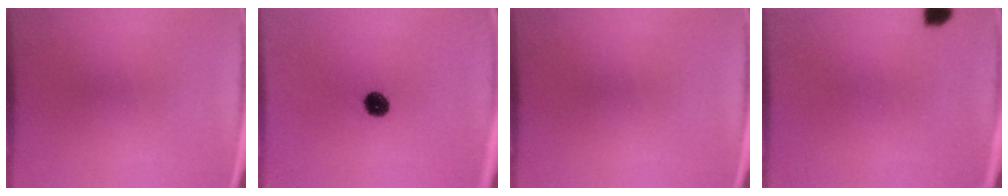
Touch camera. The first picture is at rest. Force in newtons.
{"total": 5.2}
{"total": 0.0}
{"total": 2.0}